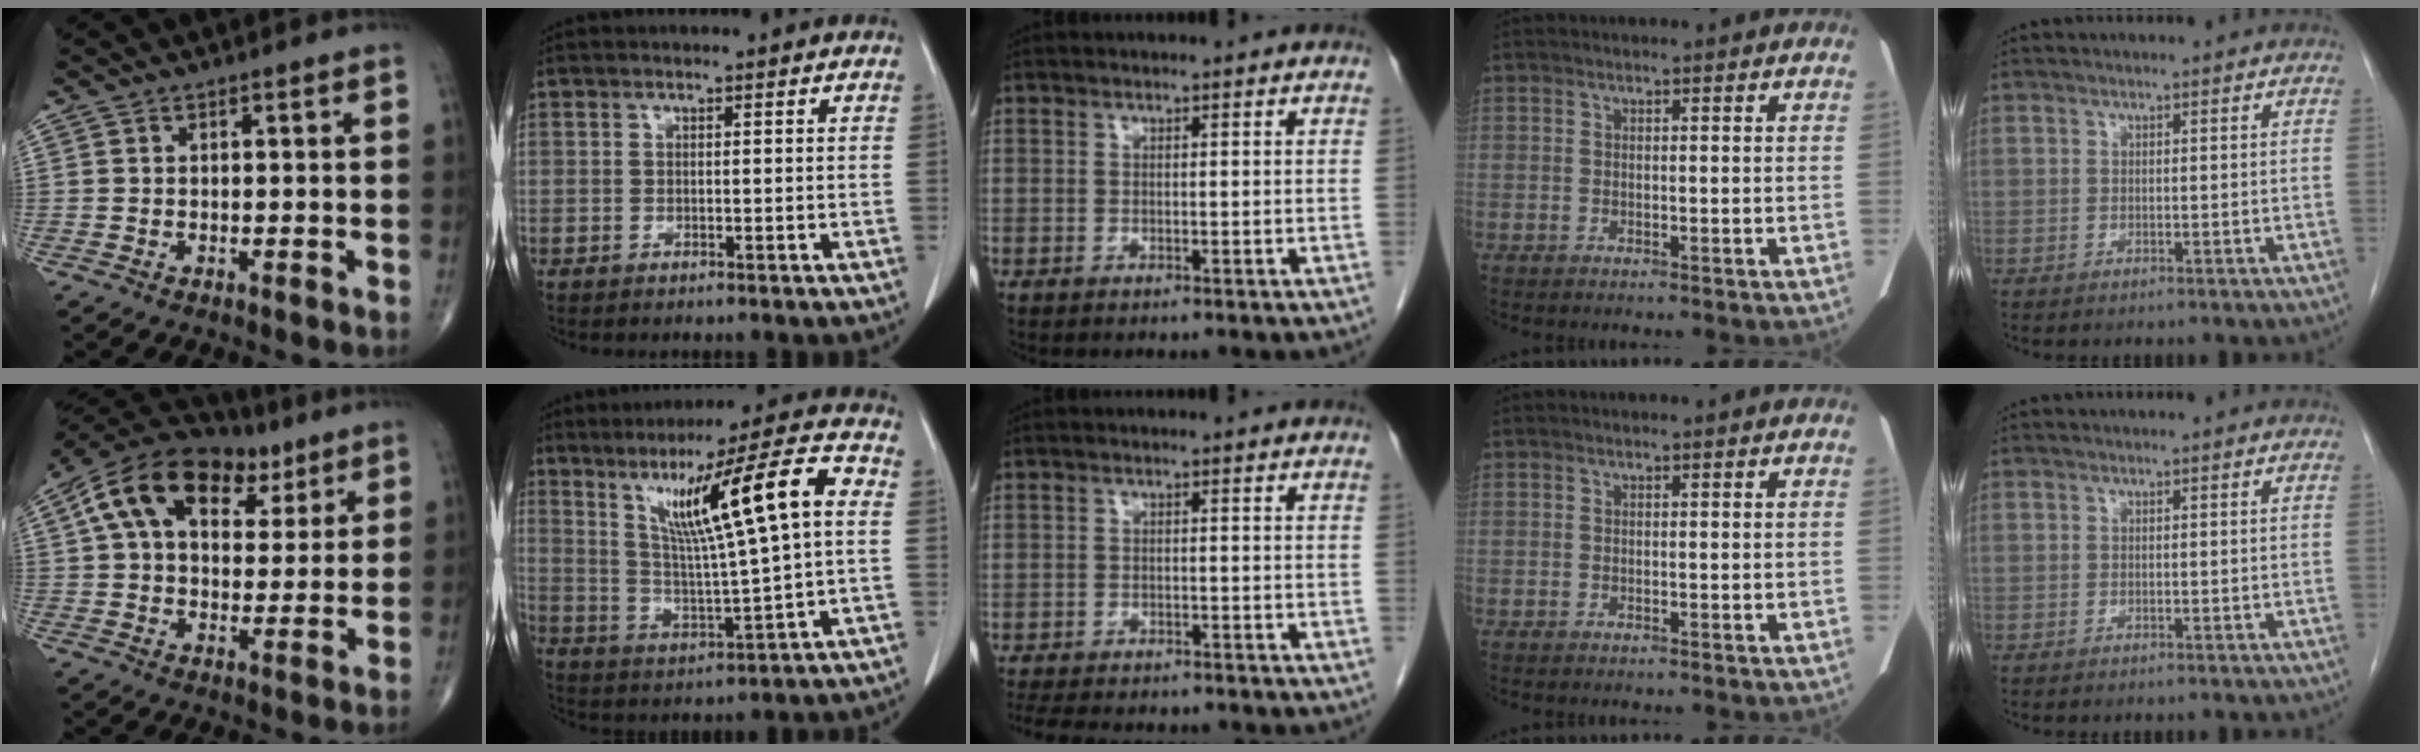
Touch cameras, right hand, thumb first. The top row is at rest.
{"thumb": {"total": 20.1, "force": [8.7, 12.2, 13.5], "torque": [-0.212, 0.015, 0.137]}, "index": {"total": 15.9, "force": [4.3, 0.3, 15.3], "torque": [-0.248, 0.014, 0.072]}, "middle": {"total": 13.4, "force": [-11.6, 3.7, 5.6], "torque": [-0.111, -0.011, -0.151]}}